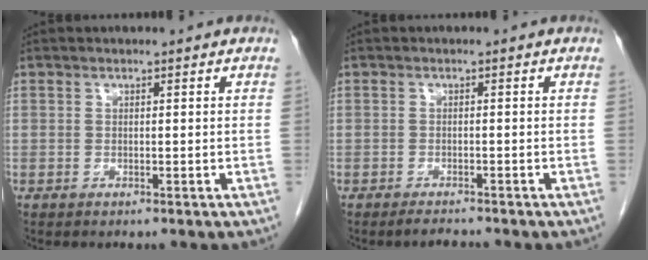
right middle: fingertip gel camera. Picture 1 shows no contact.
{"total": 1.6, "force": [-1.5, -0.1, 0.5], "torque": [-0.017, -0.008, -0.022]}